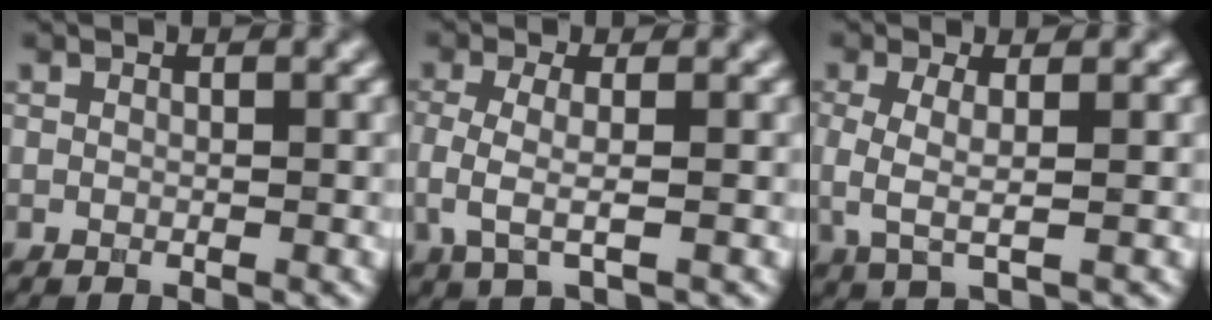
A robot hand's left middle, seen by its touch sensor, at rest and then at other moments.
{"total": 3.0, "force": [-0.5, 1.0, 2.8], "torque": [-0.064, -0.009, -0.012]}
{"total": 2.9, "force": [-0.1, 0.9, 2.7], "torque": [-0.063, -0.007, -0.004]}